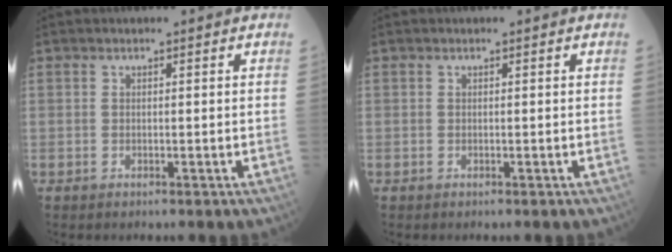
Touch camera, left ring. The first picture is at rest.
{"total": 0.0}